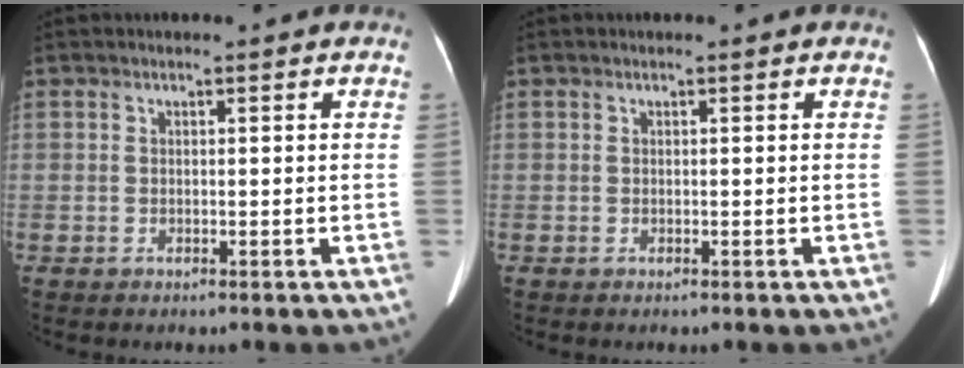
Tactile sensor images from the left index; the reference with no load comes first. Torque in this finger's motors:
{"motor_torque": [0.00, 0.00, 0.00, 0.00]}